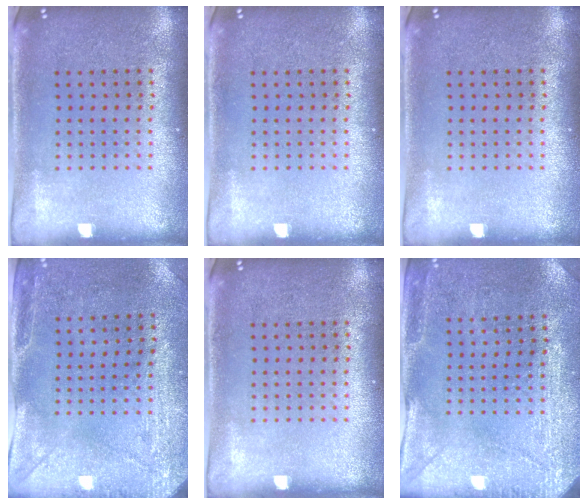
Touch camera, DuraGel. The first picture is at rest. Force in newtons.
{"total": 0.0}
{"total": 0.0}
{"total": 3.0, "press": 2.4, "slide": 1.8}
{"total": 0.0}
{"total": 3.0, "press": 2.8, "slide": 1.0}